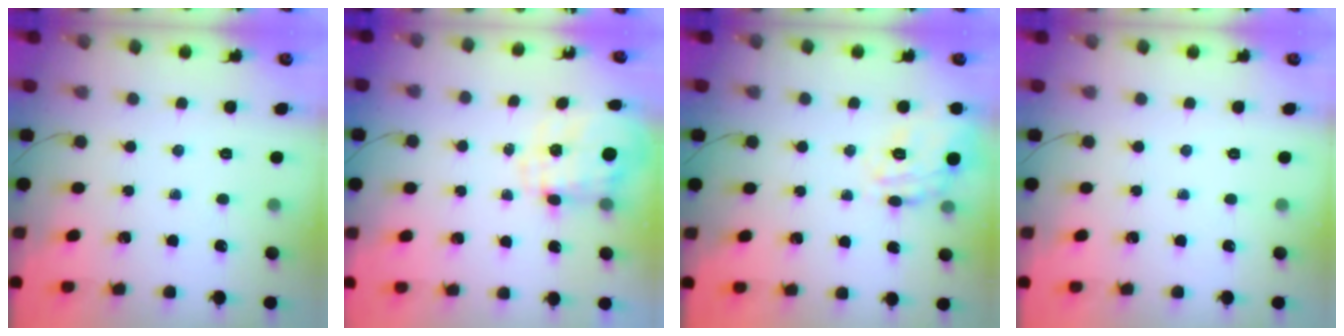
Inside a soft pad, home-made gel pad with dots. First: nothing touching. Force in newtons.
{"total": 6.6, "press": 6.5, "slide": 1.2}
{"total": 16.8, "press": 16.8, "slide": 0.6}
{"total": 0.0}